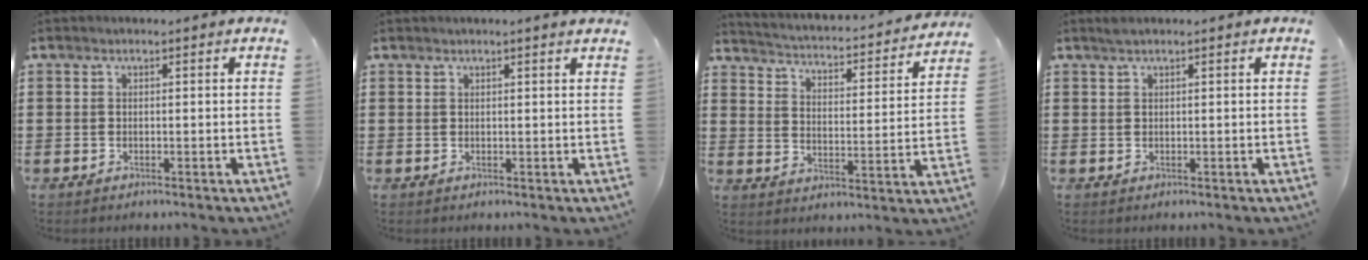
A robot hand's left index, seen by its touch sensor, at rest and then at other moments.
{"total": 0.9, "force": [0.7, -0.2, 0.4], "torque": [-0.007, -0.003, 0.014]}
{"total": 1.8, "force": [1.8, -0.1, 0.3], "torque": [-0.026, -0.029, 0.016]}
{"total": 0.7, "force": [0.5, 0.0, 0.5], "torque": [-0.011, 0.001, 0.010]}